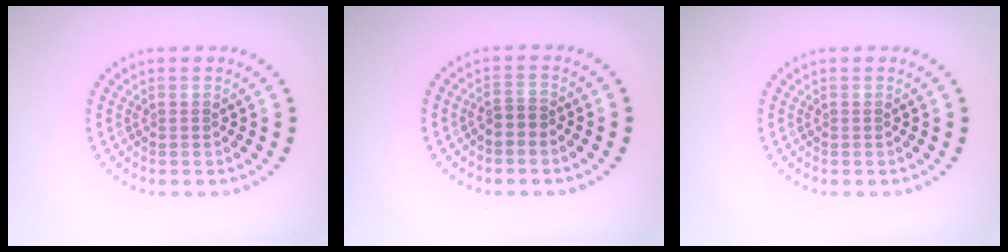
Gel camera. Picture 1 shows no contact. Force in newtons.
{"total": 1.5, "press": 1.3, "slide": 0.7}
{"total": 0.0}